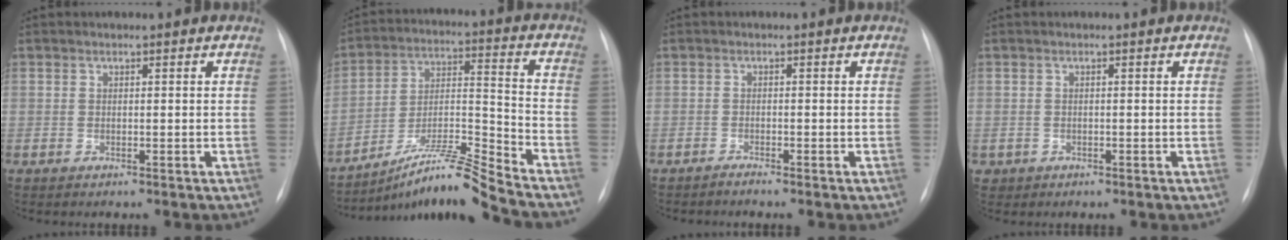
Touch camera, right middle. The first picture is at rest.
{"total": 12.6, "force": [-11.3, -2.6, 5.0], "torque": [-0.087, 0.007, -0.202]}
{"total": 0.8, "force": [-0.7, -0.2, 0.1], "torque": [-0.002, -0.001, -0.015]}
{"total": 1.0, "force": [-0.4, 1.0, 0.1], "torque": [-0.003, 0.005, -0.002]}